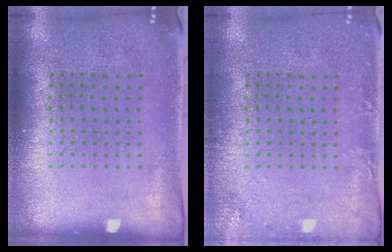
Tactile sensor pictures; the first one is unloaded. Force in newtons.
{"total": 1.6, "press": 1.6, "slide": 0.1}